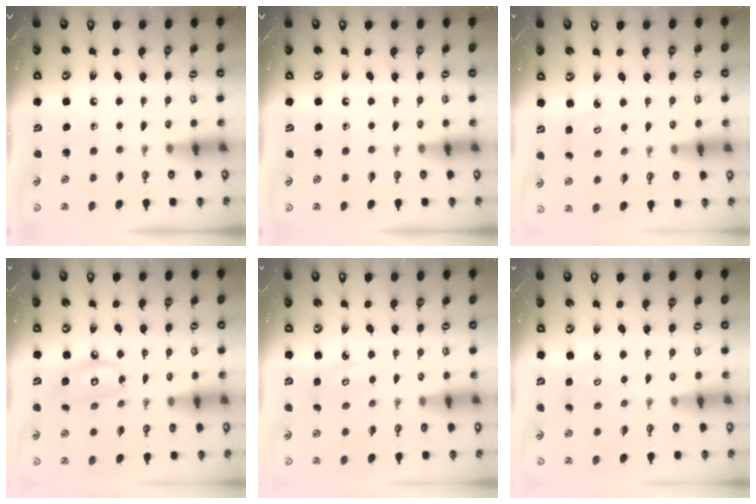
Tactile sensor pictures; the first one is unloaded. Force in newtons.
{"total": 0.0}
{"total": 2.6, "press": 2.6, "slide": 0.3}
{"total": 10.5, "press": 10.5, "slide": 1.0}
{"total": 4.4, "press": 4.4, "slide": 0.5}
{"total": 1.7, "press": 1.7, "slide": 0.2}